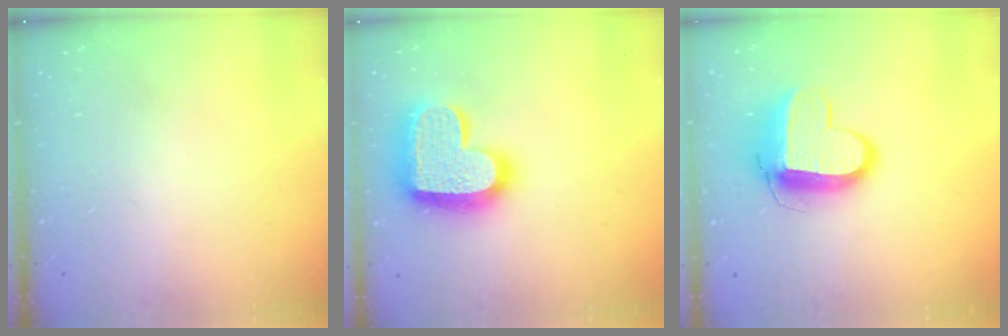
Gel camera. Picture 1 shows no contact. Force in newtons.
{"total": 20.8, "press": 20.7, "slide": 1.5}
{"total": 11.7, "press": 11.6, "slide": 1.3}